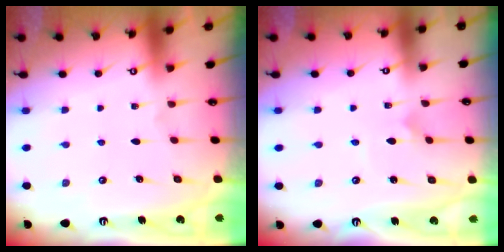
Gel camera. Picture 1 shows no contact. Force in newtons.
{"total": 2.1, "press": 2.1, "slide": 0.1}